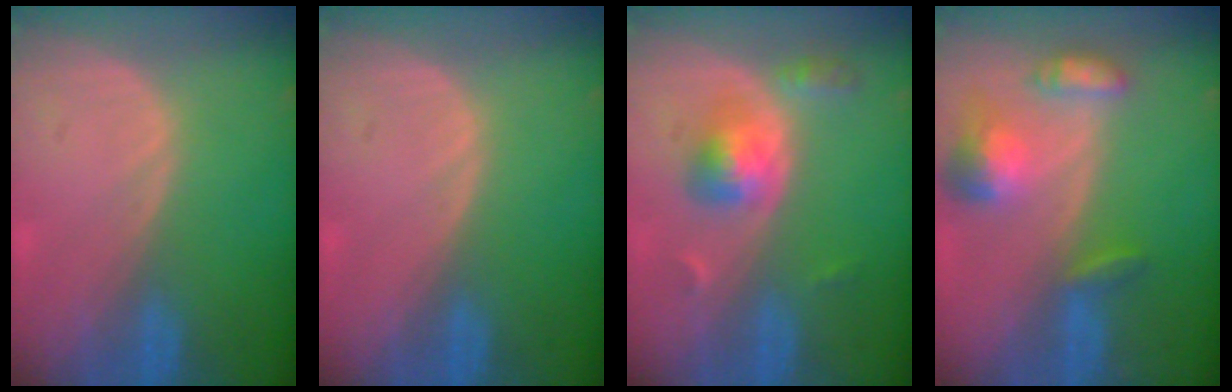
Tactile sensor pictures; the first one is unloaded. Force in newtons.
{"total": 0.0}
{"total": 5.1, "press": 4.8, "slide": 1.6}
{"total": 7.0, "press": 6.6, "slide": 2.5}